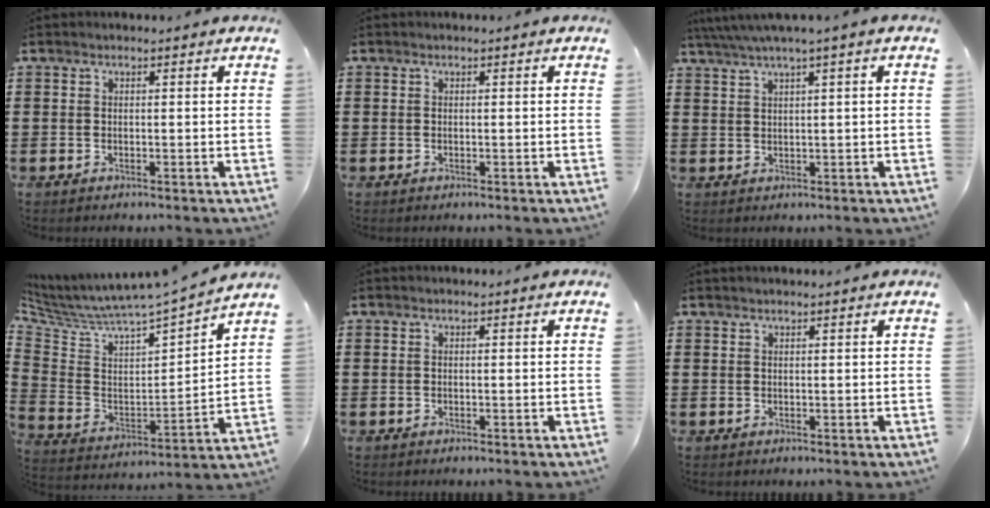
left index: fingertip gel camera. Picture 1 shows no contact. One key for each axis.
{"total": 0.0}
{"total": 2.6, "fx": 1.4, "fy": -0.3, "fz": 2.1, "tx": -0.042, "ty": -0.001, "tz": 0.024}
{"total": 4.0, "fx": 3.9, "fy": 0.5, "fz": 1.1, "tx": -0.049, "ty": -0.053, "tz": 0.057}
{"total": 0.0}
{"total": 0.6, "fx": 0.6, "fy": -0.1, "fz": 0.3, "tx": -0.006, "ty": -0.002, "tz": 0.012}